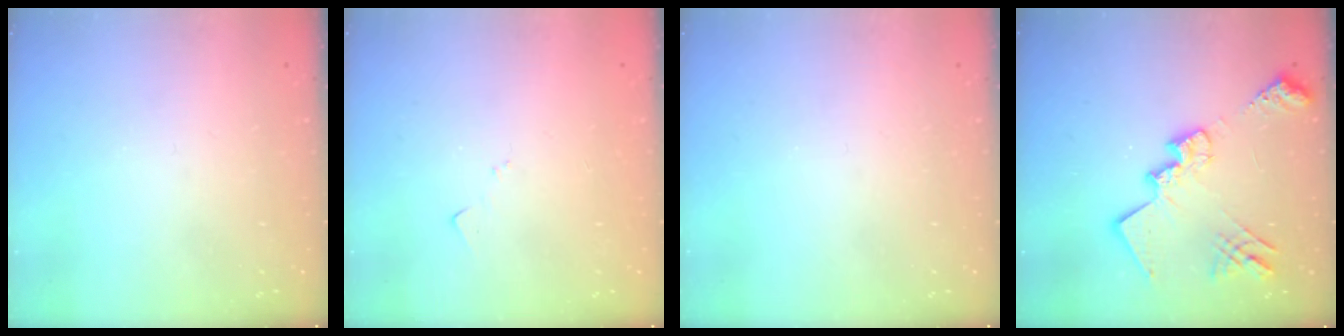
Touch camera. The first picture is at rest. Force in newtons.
{"total": 5.3, "press": 5.3, "slide": 0.6}
{"total": 0.0}
{"total": 20.1, "press": 20.1, "slide": 1.1}